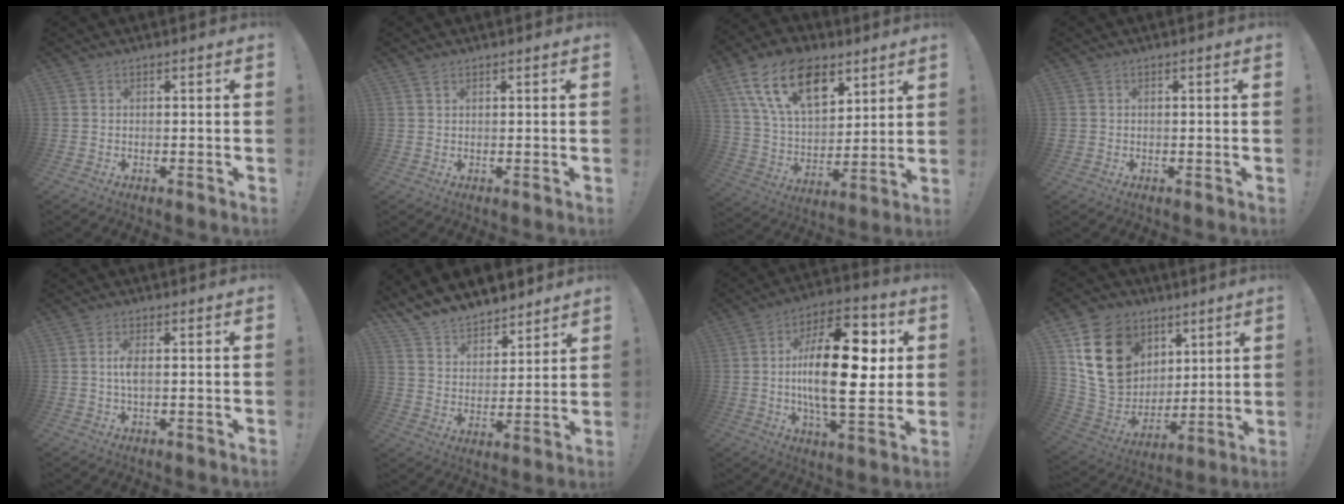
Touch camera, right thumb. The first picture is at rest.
{"total": 1.2, "force": [0.9, 0.5, 0.6], "torque": [-0.007, -0.003, 0.015]}
{"total": 20.1, "force": [10.2, 12.1, 12.4], "torque": [-0.235, -0.047, 0.186]}
{"total": 0.9, "force": [-0.1, 0.9, 0.2], "torque": [-0.005, 0.003, -0.003]}
{"total": 3.6, "force": [0.1, 1.0, 3.4], "torque": [-0.065, -0.003, -0.004]}
{"total": 9.5, "force": [8.7, 3.6, 1.1], "torque": [-0.035, -0.083, 0.166]}
{"total": 24.5, "force": [1.5, 10.5, 22.0], "torque": [-0.365, -0.005, 0.018]}
{"total": 21.4, "force": [8.2, 16.7, 10.5], "torque": [-0.181, -0.032, 0.179]}